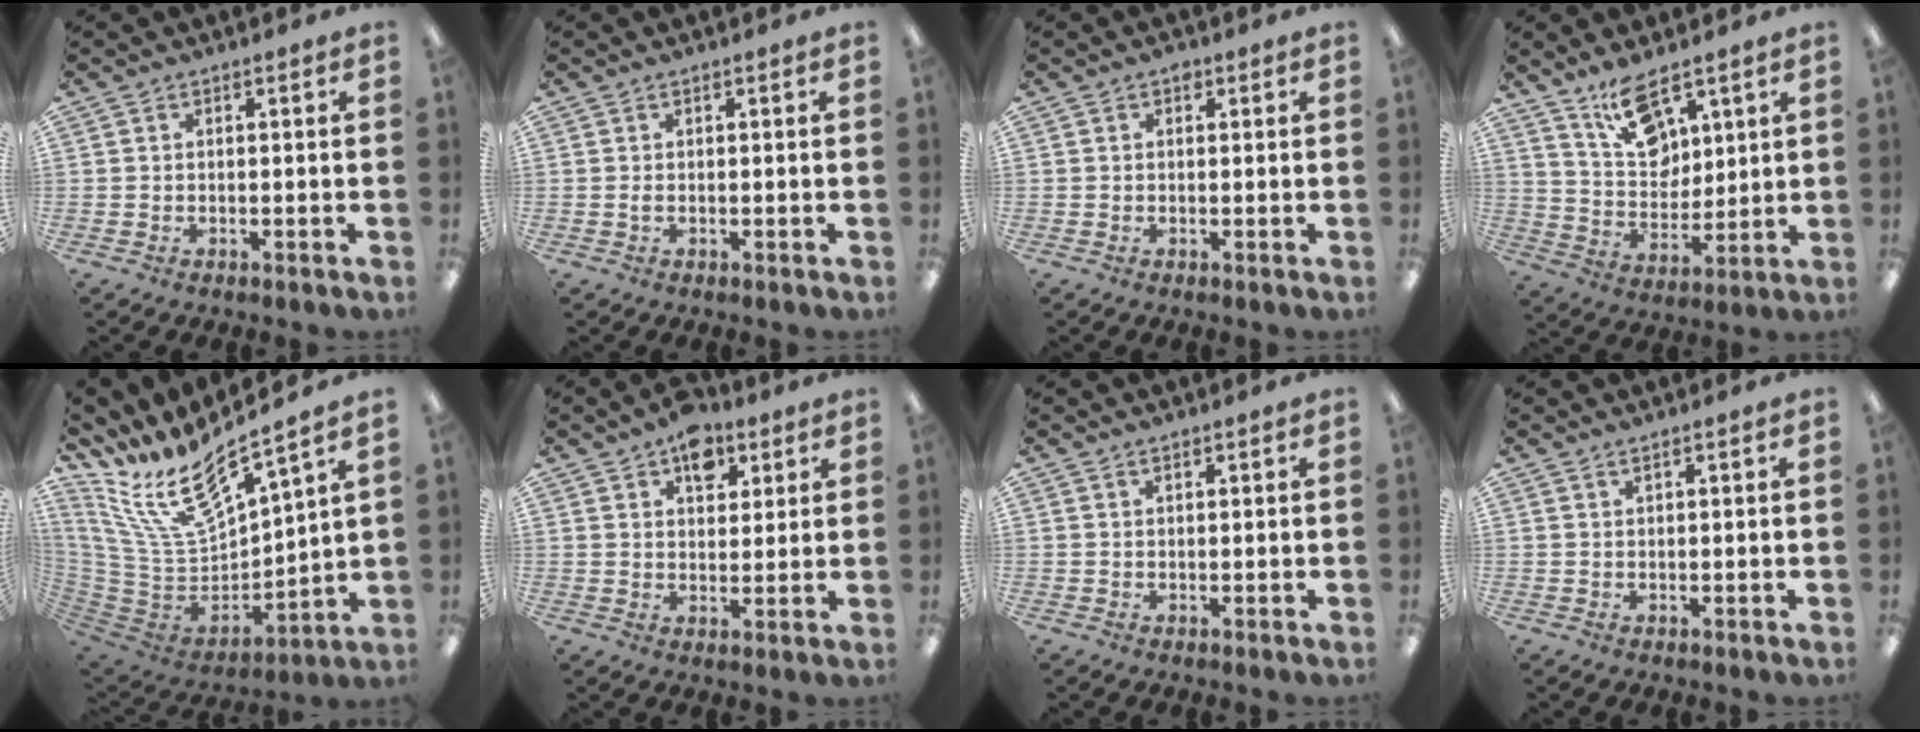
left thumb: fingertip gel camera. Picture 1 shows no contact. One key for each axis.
{"total": 0.7, "fx": 0.0, "fy": 0.3, "fz": 0.6, "tx": -0.013, "ty": 0.001, "tz": -0.001}
{"total": 1.2, "fx": 0.7, "fy": 0.8, "fz": 0.6, "tx": -0.005, "ty": 0.000, "tz": 0.010}
{"total": 12.1, "fx": 8.5, "fy": 6.6, "fz": 5.6, "tx": -0.088, "ty": -0.043, "tz": 0.157}
{"total": 18.2, "fx": 12.9, "fy": 6.4, "fz": 11.1, "tx": -0.229, "ty": -0.100, "tz": 0.222}
{"total": 8.6, "fx": 5.1, "fy": 5.4, "fz": 4.3, "tx": -0.043, "ty": -0.019, "tz": 0.087}
{"total": 0.8, "fx": 0.7, "fy": 0.1, "fz": 0.2, "tx": -0.006, "ty": -0.001, "tz": 0.014}
{"total": 0.9, "fx": 0.8, "fy": 0.1, "fz": 0.4, "tx": -0.008, "ty": -0.001, "tz": 0.015}